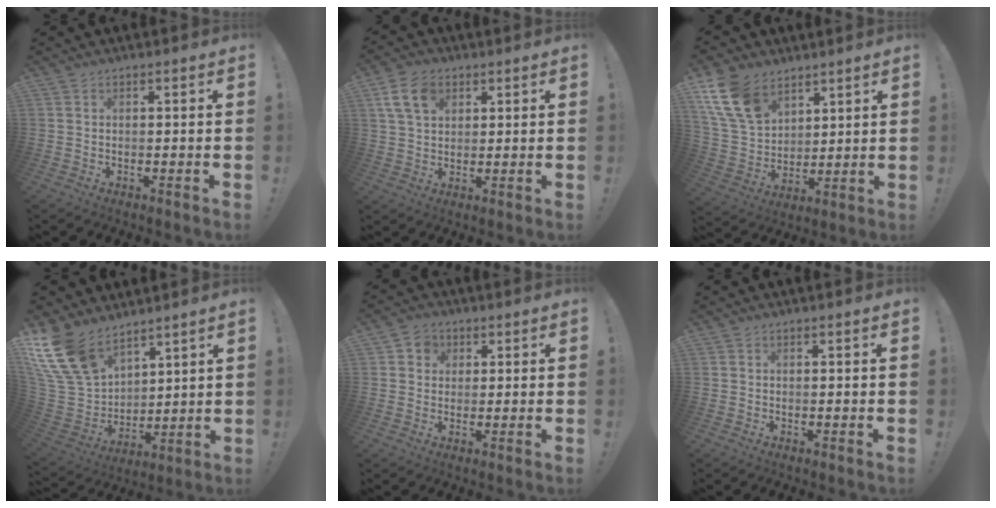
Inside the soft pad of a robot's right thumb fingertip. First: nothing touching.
{"total": 9.3, "force": [4.2, 6.2, 5.5], "torque": [-0.102, 0.000, 0.081]}
{"total": 15.3, "force": [9.1, 9.8, 7.5], "torque": [-0.161, -0.038, 0.181]}
{"total": 18.3, "force": [12.5, 10.2, 8.7], "torque": [-0.199, -0.075, 0.241]}
{"total": 4.1, "force": [1.0, 3.8, 1.1], "torque": [-0.019, 0.004, 0.019]}
{"total": 0.0}